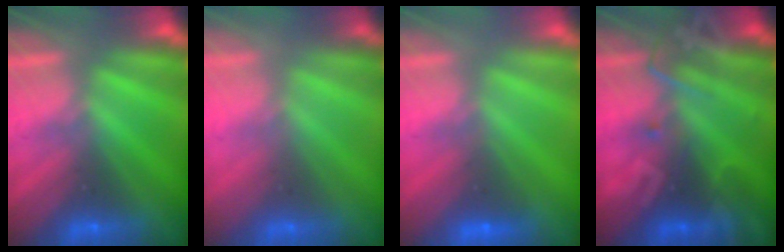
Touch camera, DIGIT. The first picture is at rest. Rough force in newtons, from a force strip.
{"total": 2.9}
{"total": 2.0}
{"total": 2.8}